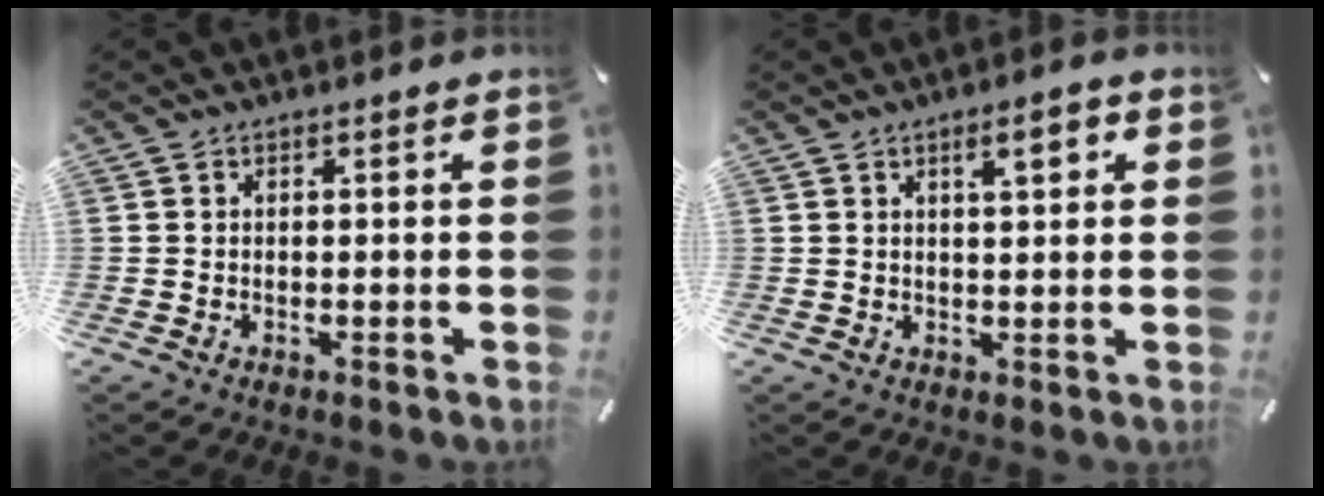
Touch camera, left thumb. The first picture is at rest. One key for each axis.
{"total": 5.1, "fx": 2.4, "fy": 1.5, "fz": 4.3, "tx": -0.067, "ty": -0.004, "tz": 0.035}